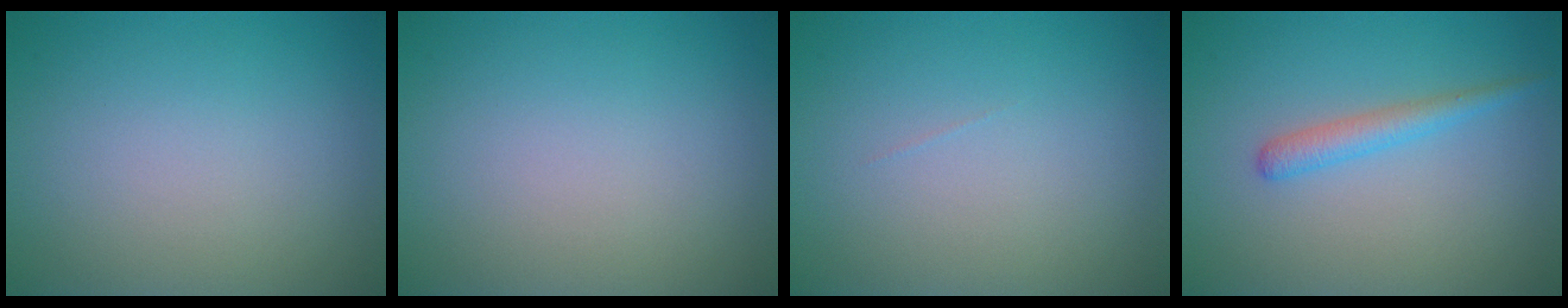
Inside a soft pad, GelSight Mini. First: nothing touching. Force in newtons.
{"total": 0.0}
{"total": 0.0}
{"total": 1.9, "press": 1.9, "slide": 0.1}